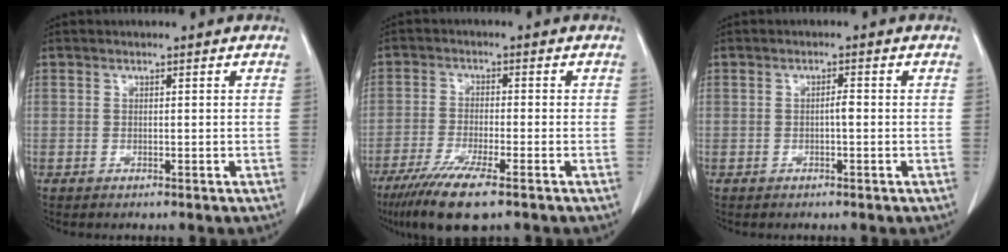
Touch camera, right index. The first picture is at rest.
{"total": 8.5, "force": [-5.7, 0.7, 6.3], "torque": [-0.116, -0.022, -0.096]}
{"total": 1.2, "force": [-0.3, 0.1, 1.1], "torque": [-0.021, 0.001, -0.004]}